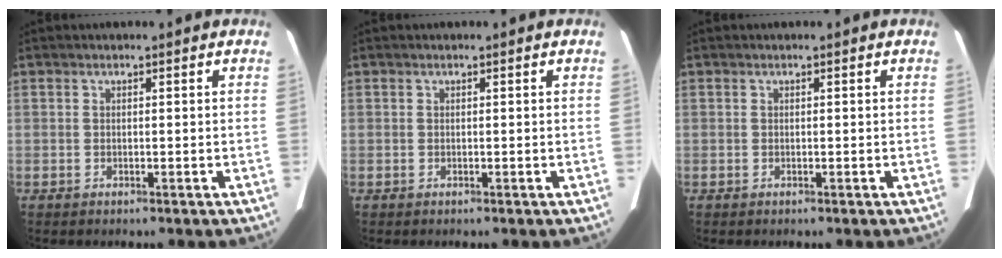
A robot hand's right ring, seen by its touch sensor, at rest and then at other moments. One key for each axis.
{"total": 0.0}
{"total": 0.0}